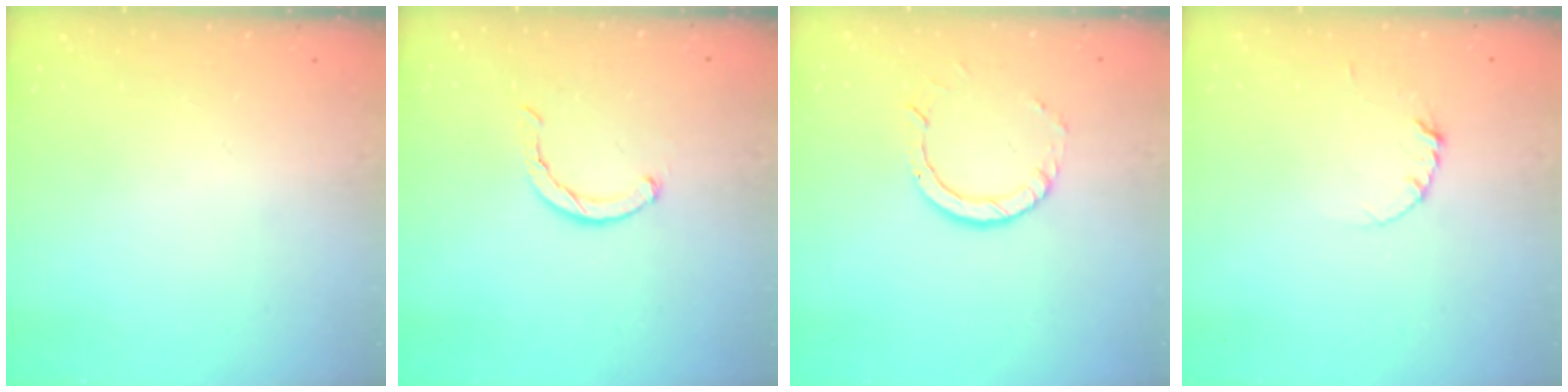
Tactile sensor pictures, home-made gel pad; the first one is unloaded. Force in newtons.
{"total": 2.3, "press": 2.2, "slide": 0.5}
{"total": 4.7, "press": 4.7, "slide": 0.4}
{"total": 3.5, "press": 3.5, "slide": 0.4}